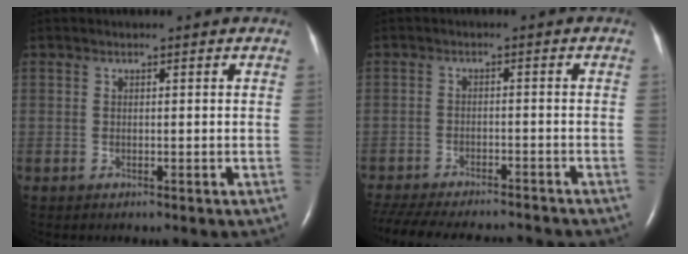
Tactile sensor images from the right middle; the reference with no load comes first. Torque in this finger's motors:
{"motor_torque": [0.62, -0.72, 0.43, 0.12]}